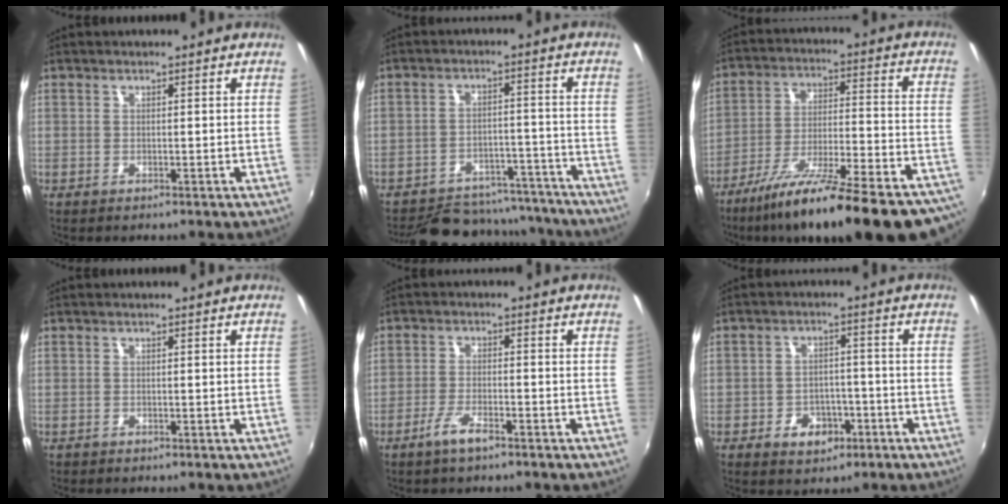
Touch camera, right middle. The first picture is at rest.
{"total": 20.0, "force": [-17.6, 7.2, 6.3], "torque": [-0.132, 0.030, -0.220]}
{"total": 30.1, "force": [-24.5, 4.8, 16.8], "torque": [-0.265, -0.064, -0.347]}
{"total": 0.6, "force": [-0.4, 0.4, 0.0], "torque": [-0.001, -0.003, -0.008]}
{"total": 4.5, "force": [-3.2, 1.0, 3.0], "torque": [-0.072, -0.007, -0.062]}
{"total": 6.4, "force": [-3.5, 4.5, 2.8], "torque": [-0.066, 0.010, -0.042]}